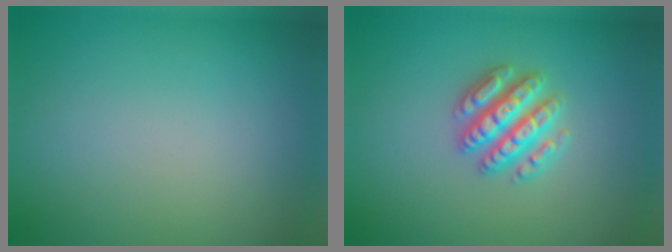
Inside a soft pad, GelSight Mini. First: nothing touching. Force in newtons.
{"total": 4.7, "press": 4.6, "slide": 0.8}